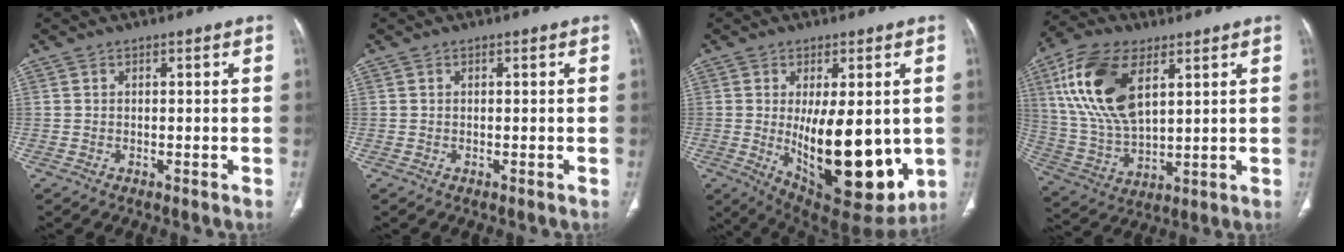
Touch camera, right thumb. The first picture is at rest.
{"total": 0.0}
{"total": 20.0, "force": [-1.8, 8.3, 18.1], "torque": [-0.256, -0.039, 0.000]}
{"total": 18.1, "force": [6.8, 9.3, 14.0], "torque": [-0.273, -0.015, 0.136]}